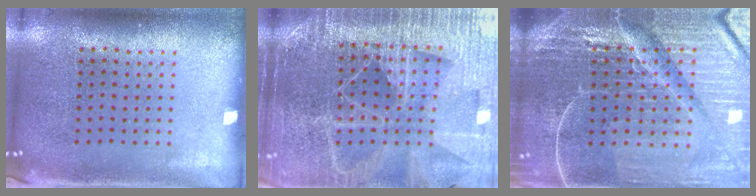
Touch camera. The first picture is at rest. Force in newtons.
{"total": 5.7, "press": 5.0, "slide": 2.8}
{"total": 7.1, "press": 6.2, "slide": 3.5}